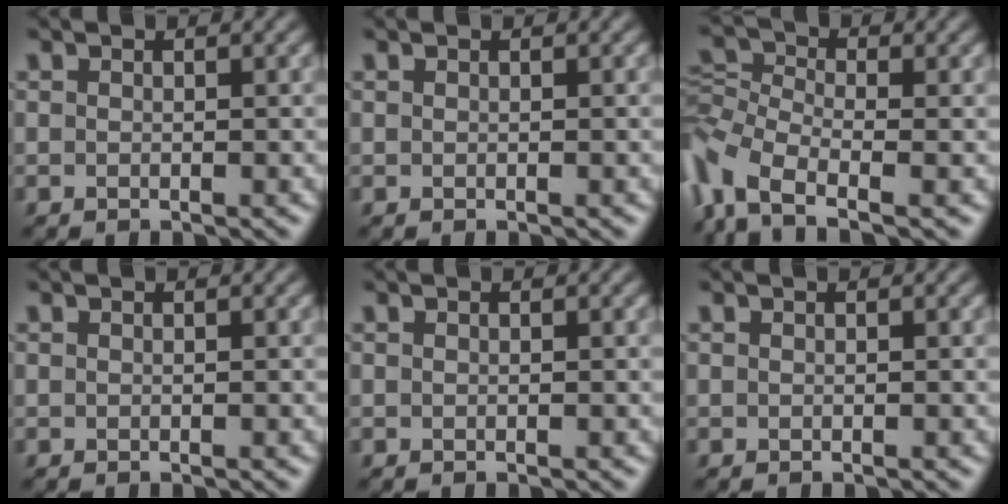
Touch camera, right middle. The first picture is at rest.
{"total": 0.0}
{"total": 7.1, "force": [-3.4, 3.9, 4.8], "torque": [-0.110, -0.002, -0.081]}
{"total": 0.0}
{"total": 0.0}
{"total": 0.0}